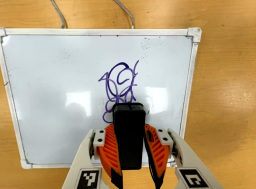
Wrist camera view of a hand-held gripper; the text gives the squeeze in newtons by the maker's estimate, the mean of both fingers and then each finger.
{"total": 7.8, "left": 6.0, "right": 9.6}